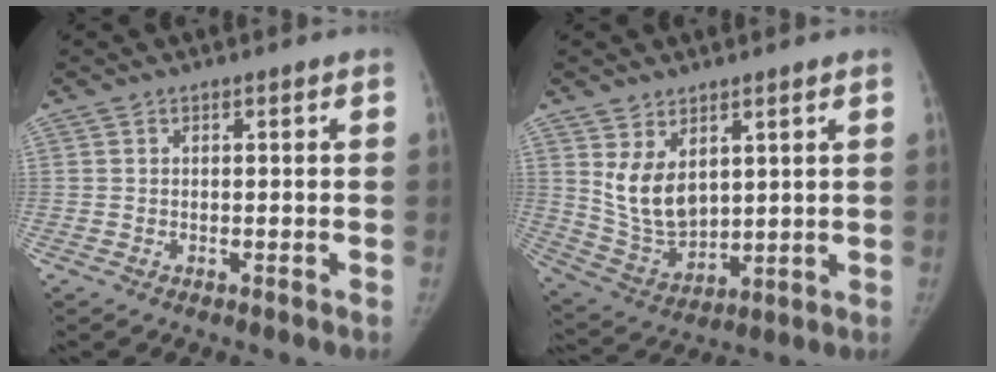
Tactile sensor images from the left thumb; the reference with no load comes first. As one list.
[{"total": 9.9, "force": [3.8, 6.1, 6.8], "torque": [-0.105, -0.029, 0.096]}]